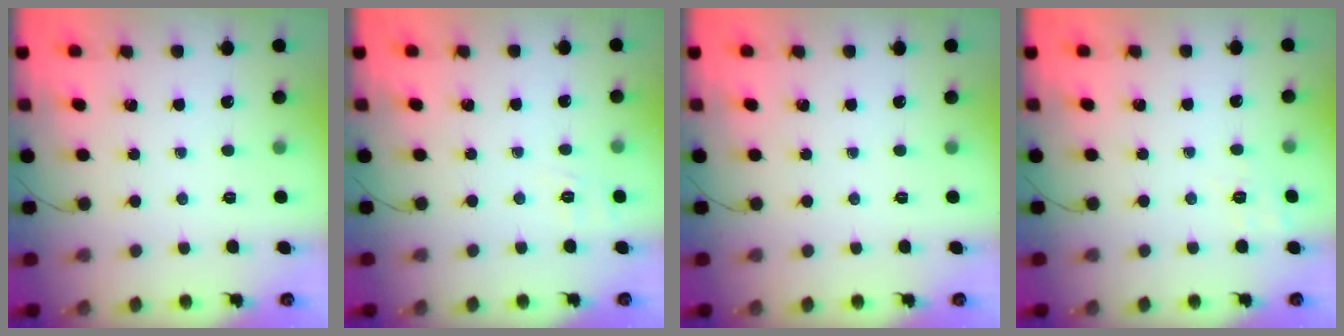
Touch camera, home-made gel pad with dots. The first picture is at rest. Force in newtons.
{"total": 1.8, "press": 0.1, "slide": 1.8}
{"total": 0.0}
{"total": 2.4, "press": 1.2, "slide": 2.1}